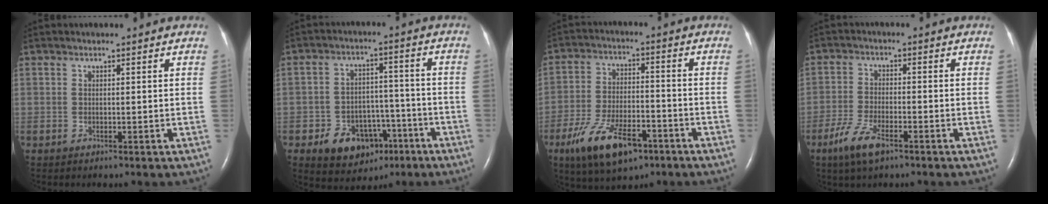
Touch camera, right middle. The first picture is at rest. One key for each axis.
{"total": 9.6, "fx": -4.9, "fy": 6.7, "fz": 4.9, "tx": -0.077, "ty": 0.020, "tz": -0.066}
{"total": 12.6, "fx": -7.3, "fy": 5.0, "fz": 9.0, "tx": -0.173, "ty": -0.005, "tz": -0.120}
{"total": 6.2, "fx": -3.9, "fy": 1.6, "fz": 4.5, "tx": -0.103, "ty": -0.009, "tz": -0.072}